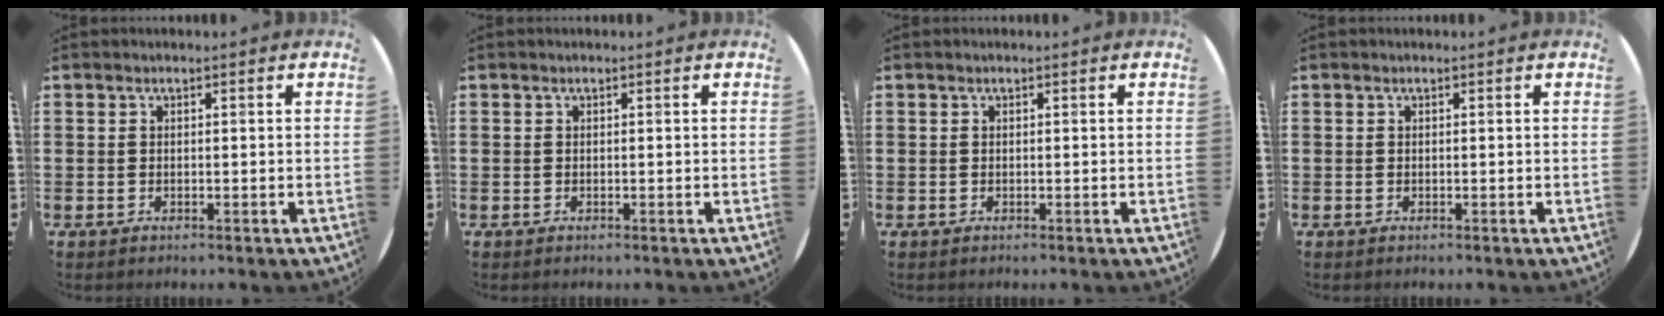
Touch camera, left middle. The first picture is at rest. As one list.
[{"total": 0.0}, {"total": 0.0}, {"total": 0.0}]